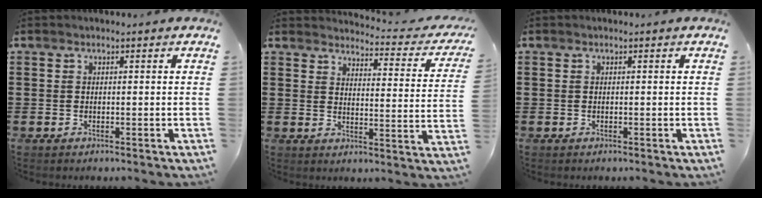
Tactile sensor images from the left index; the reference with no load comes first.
{"total": 3.3, "force": [3.2, 0.1, 1.0], "torque": [-0.024, -0.033, 0.047]}
{"total": 0.0}